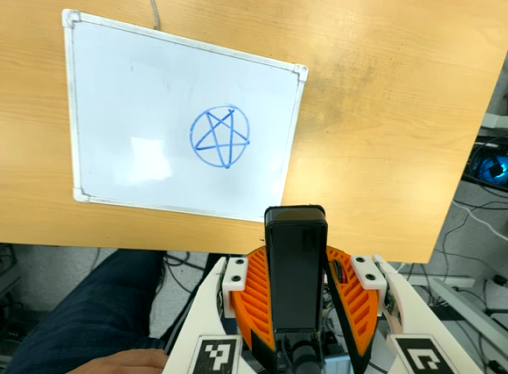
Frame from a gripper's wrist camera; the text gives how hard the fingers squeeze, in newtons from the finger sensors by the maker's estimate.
{"total": 5.0, "left": 4.7, "right": 5.3}